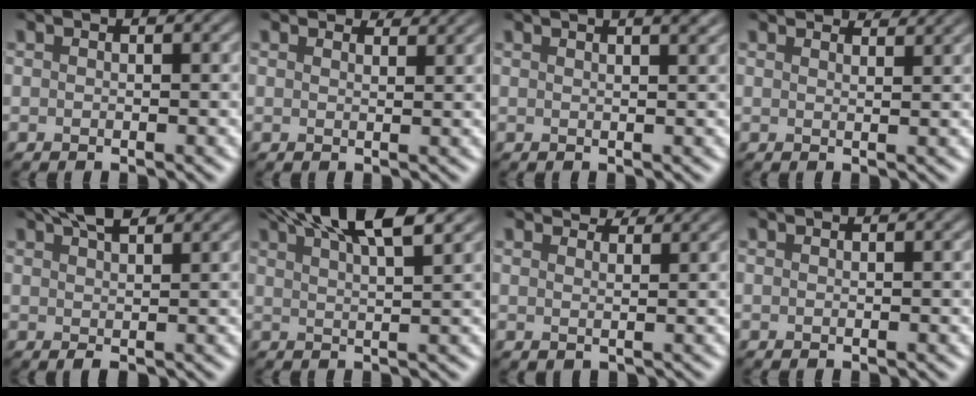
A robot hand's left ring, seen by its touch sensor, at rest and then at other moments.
{"total": 2.4, "force": [2.3, 0.4, 0.4], "torque": [-0.016, 0.001, 0.028]}
{"total": 5.8, "force": [3.5, 2.6, 3.8], "torque": [-0.010, 0.042, 0.008]}
{"total": 3.8, "force": [3.6, 0.4, 1.0], "torque": [-0.013, 0.005, 0.039]}
{"total": 3.8, "force": [2.7, 1.1, 2.4], "torque": [-0.042, 0.009, 0.049]}
{"total": 7.5, "force": [5.0, 1.9, 5.2], "torque": [-0.062, 0.026, 0.059]}
{"total": 2.8, "force": [2.4, 1.1, 0.7], "torque": [-0.022, 0.002, 0.033]}
{"total": 0.0}